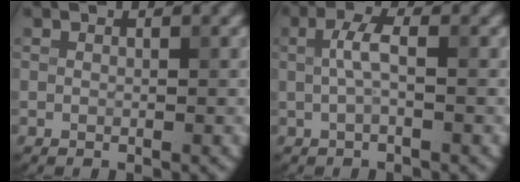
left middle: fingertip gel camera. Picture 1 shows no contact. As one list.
[{"total": 2.2, "force": [0.1, 0.6, 2.1], "torque": [-0.045, 0.006, 0.000]}]